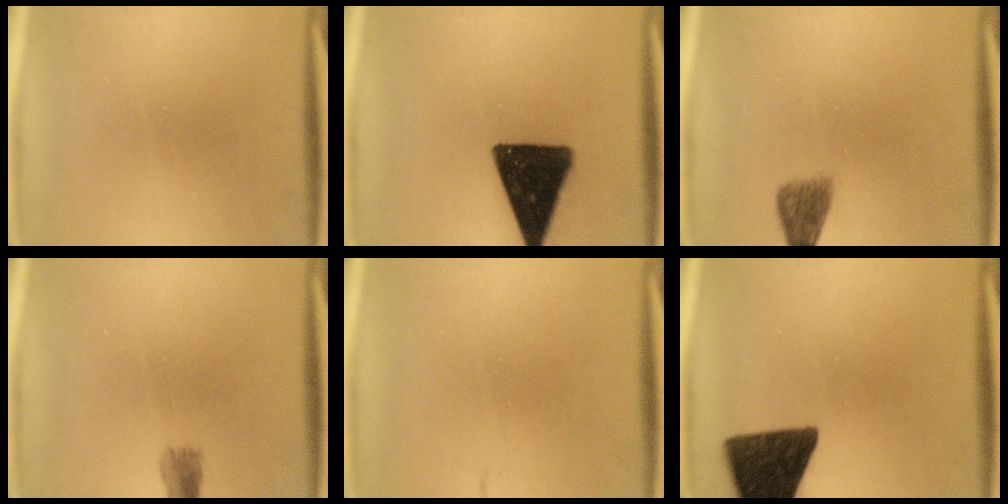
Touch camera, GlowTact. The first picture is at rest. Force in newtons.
{"total": 17.6}
{"total": 2.7}
{"total": 1.8}
{"total": 1.6}
{"total": 14.4}